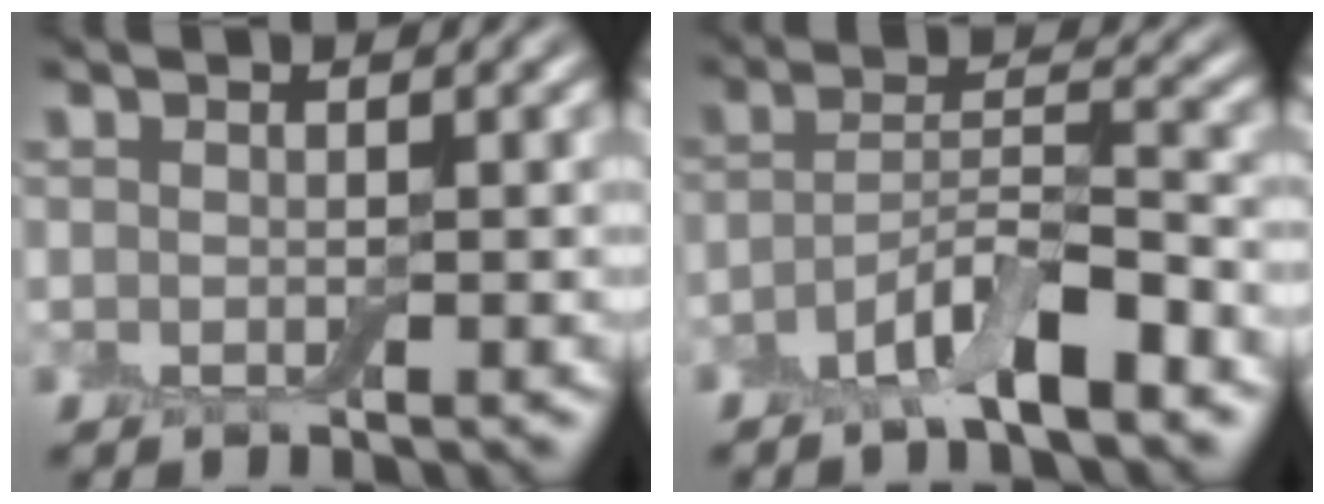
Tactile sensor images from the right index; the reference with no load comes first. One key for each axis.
{"total": 5.4, "fx": -3.3, "fy": 1.3, "fz": 4.1, "tx": -0.075, "ty": 0.002, "tz": -0.065}